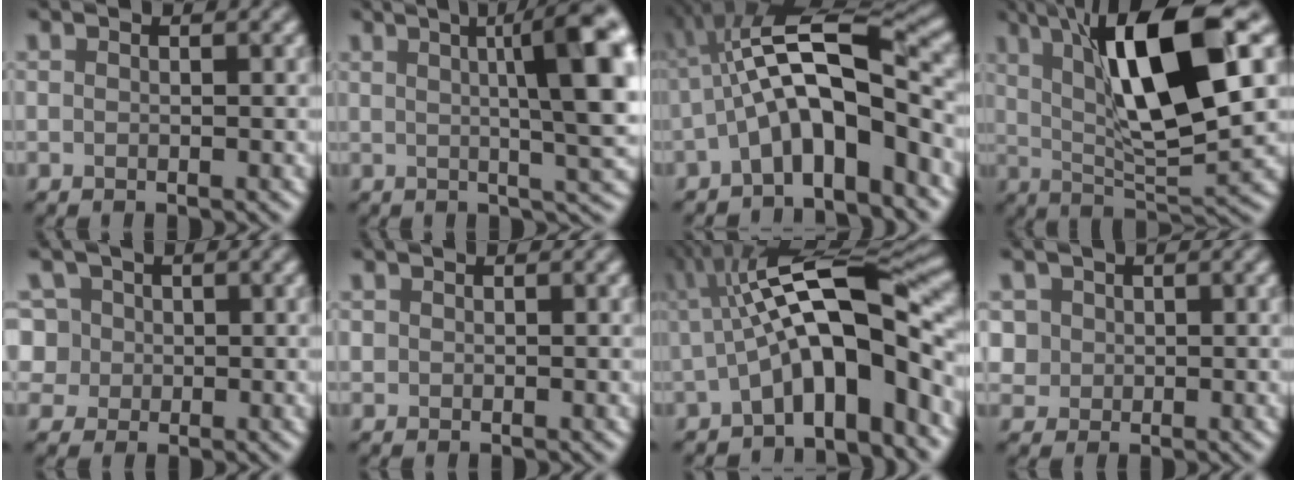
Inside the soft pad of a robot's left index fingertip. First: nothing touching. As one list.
[{"total": 11.9, "force": [2.5, 3.0, 11.2], "torque": [-0.119, 0.007, 0.028]}, {"total": 8.6, "force": [-2.6, 2.8, 7.7], "torque": [-0.126, 0.022, -0.054]}, {"total": 12.5, "force": [3.8, 3.2, 11.5], "torque": [-0.184, 0.005, 0.064]}, {"total": 6.5, "force": [1.8, 5.8, 2.4], "torque": [-0.044, 0.029, 0.001]}, {"total": 0.6, "force": [0.1, 0.5, -0.1], "torque": [0.001, -0.002, 0.003]}, {"total": 10.6, "force": [-0.9, 3.2, 10.1], "torque": [-0.151, 0.015, -0.027]}, {"total": 2.8, "force": [0.8, 2.6, 0.6], "torque": [-0.017, 0.001, 0.019]}]